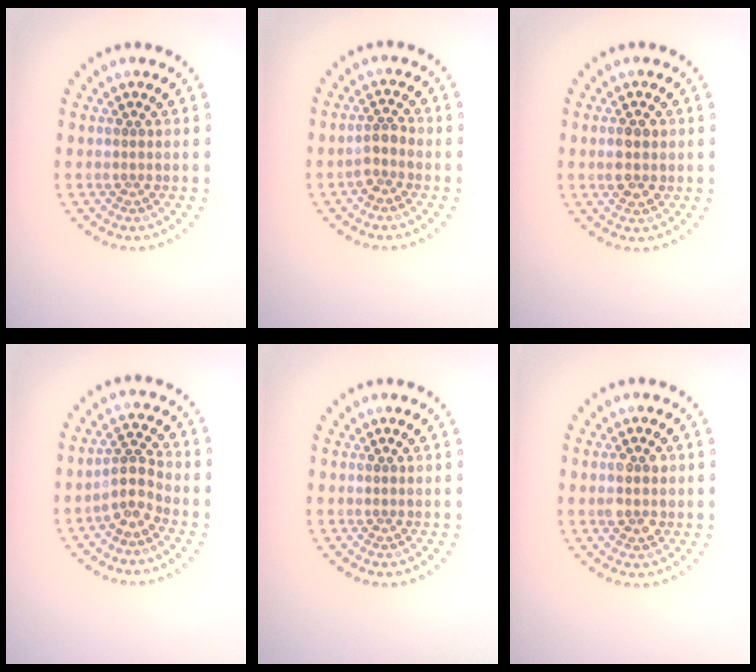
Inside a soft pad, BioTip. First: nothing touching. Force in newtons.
{"total": 1.8, "press": 1.5, "slide": 1.1}
{"total": 2.1, "press": 2.0, "slide": 0.1}
{"total": 2.8, "press": 2.0, "slide": 2.0}
{"total": 0.0}
{"total": 2.7, "press": 2.7, "slide": 0.2}